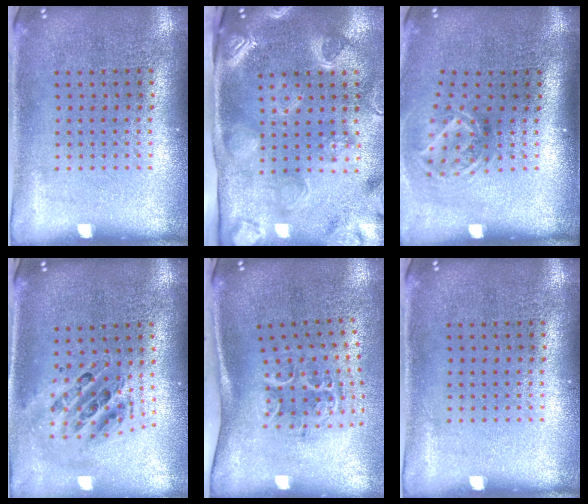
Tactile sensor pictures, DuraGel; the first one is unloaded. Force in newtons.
{"total": 3.8, "press": 2.9, "slide": 2.4}
{"total": 1.9, "press": 1.3, "slide": 1.4}
{"total": 1.0, "press": 0.9, "slide": 0.3}
{"total": 1.5, "press": 1.3, "slide": 0.8}
{"total": 0.0}